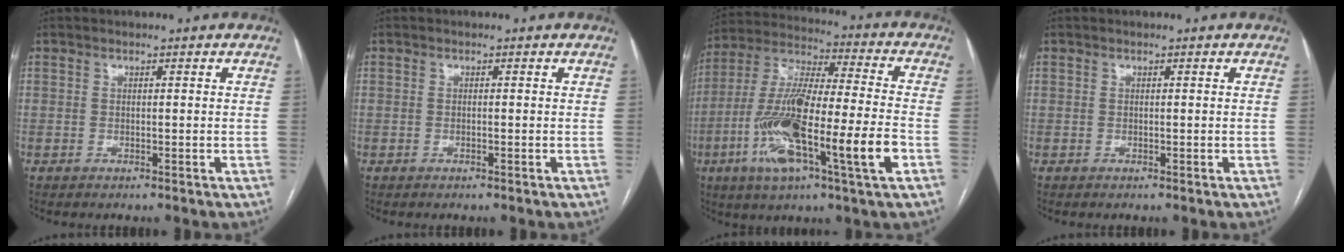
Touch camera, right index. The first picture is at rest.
{"total": 0.0}
{"total": 20.6, "force": [-6.8, 1.8, 19.3], "torque": [-0.361, -0.017, -0.122]}
{"total": 0.0}